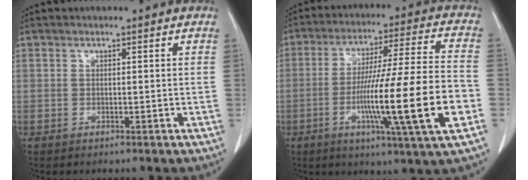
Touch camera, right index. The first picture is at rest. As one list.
[{"total": 19.7, "force": [-5.5, -0.4, 18.9], "torque": [-0.306, -0.011, -0.092]}]